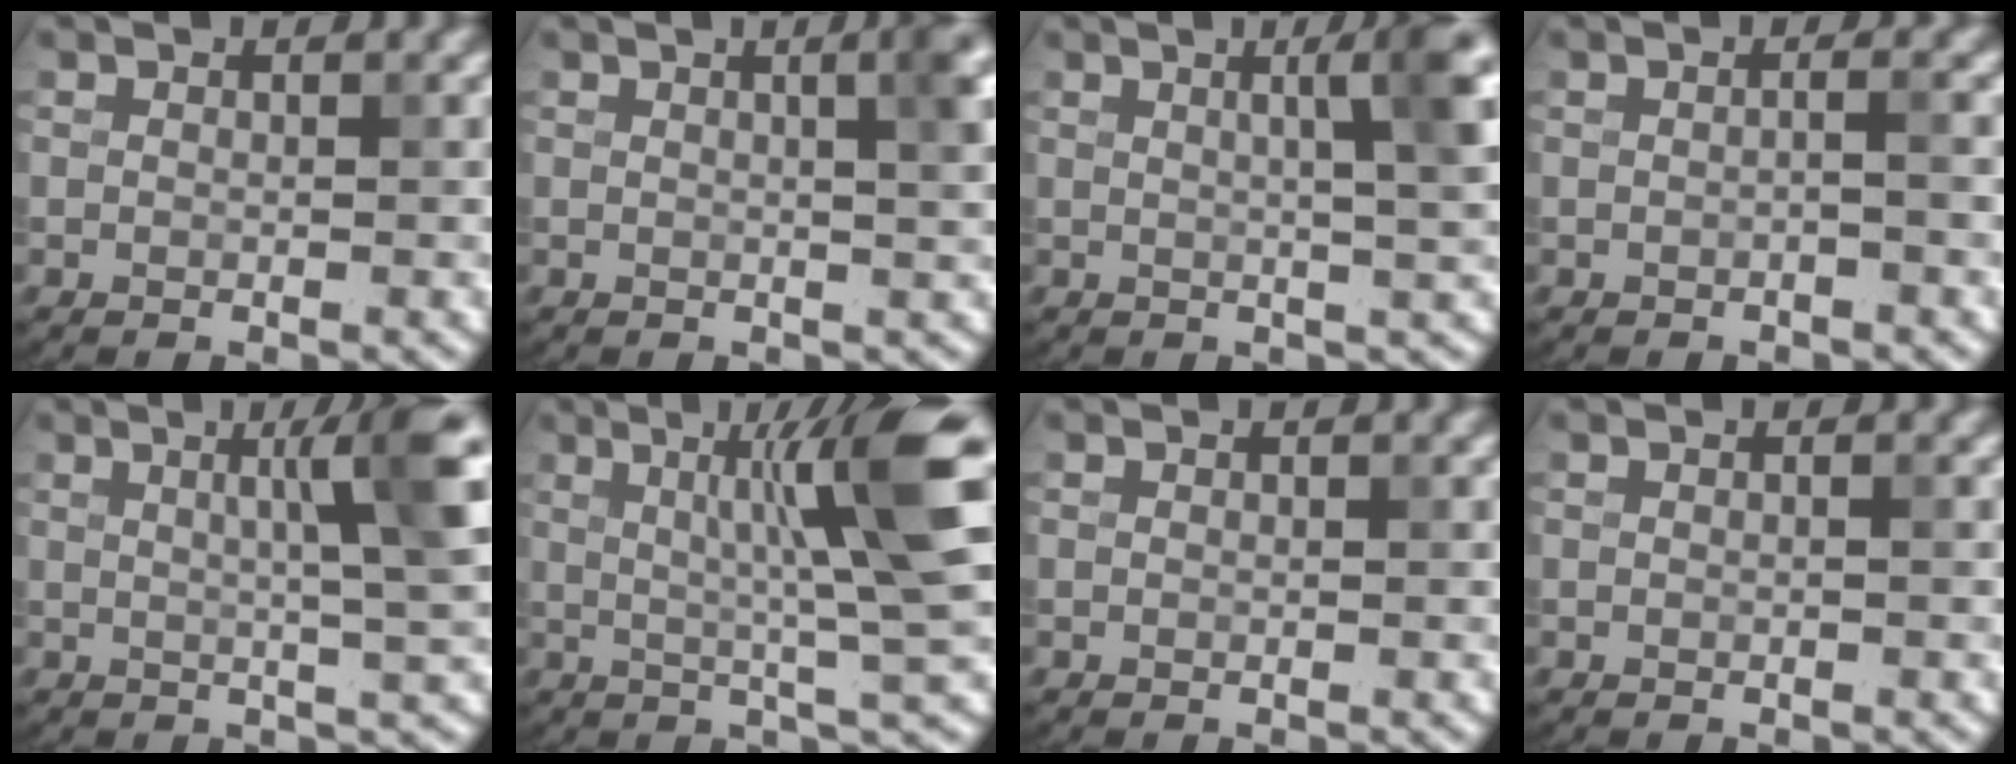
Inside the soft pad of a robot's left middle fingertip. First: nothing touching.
{"total": 3.1, "force": [1.0, 0.6, 2.9], "torque": [-0.036, 0.009, 0.015]}
{"total": 4.9, "force": [1.4, 0.7, 4.7], "torque": [-0.059, 0.014, 0.020]}
{"total": 0.7, "force": [-0.3, -0.2, 0.7], "torque": [-0.013, 0.000, -0.001]}
{"total": 6.3, "force": [1.7, 0.8, 6.0], "torque": [-0.075, 0.017, 0.026]}
{"total": 9.0, "force": [2.0, 0.8, 8.8], "torque": [-0.123, 0.013, 0.034]}
{"total": 0.0}
{"total": 0.0}